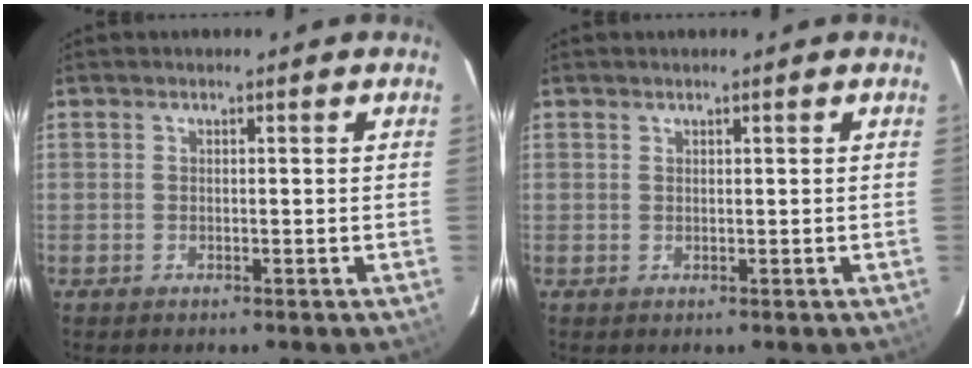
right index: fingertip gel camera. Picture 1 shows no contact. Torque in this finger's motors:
{"motor_torque": [0.42, -0.12, 0.16, 0.05]}